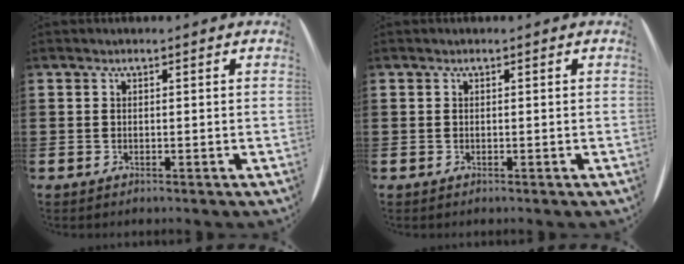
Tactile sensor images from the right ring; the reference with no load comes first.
{"total": 0.0}